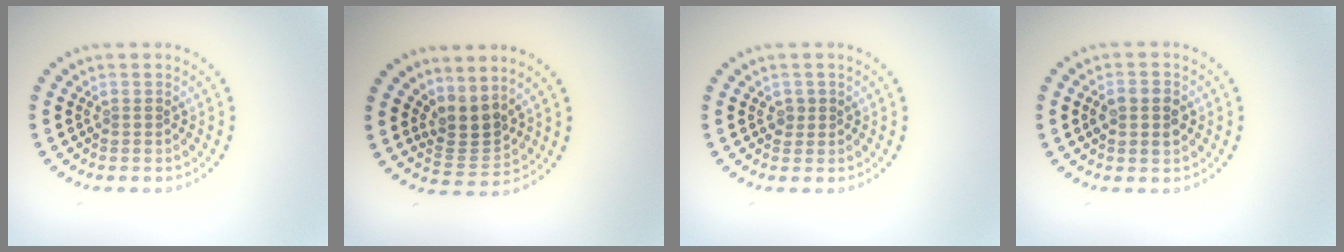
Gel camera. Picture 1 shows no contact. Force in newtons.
{"total": 2.9, "press": 2.1, "slide": 2.0}
{"total": 0.9, "press": 0.8, "slide": 0.4}
{"total": 2.7, "press": 2.7, "slide": 0.1}